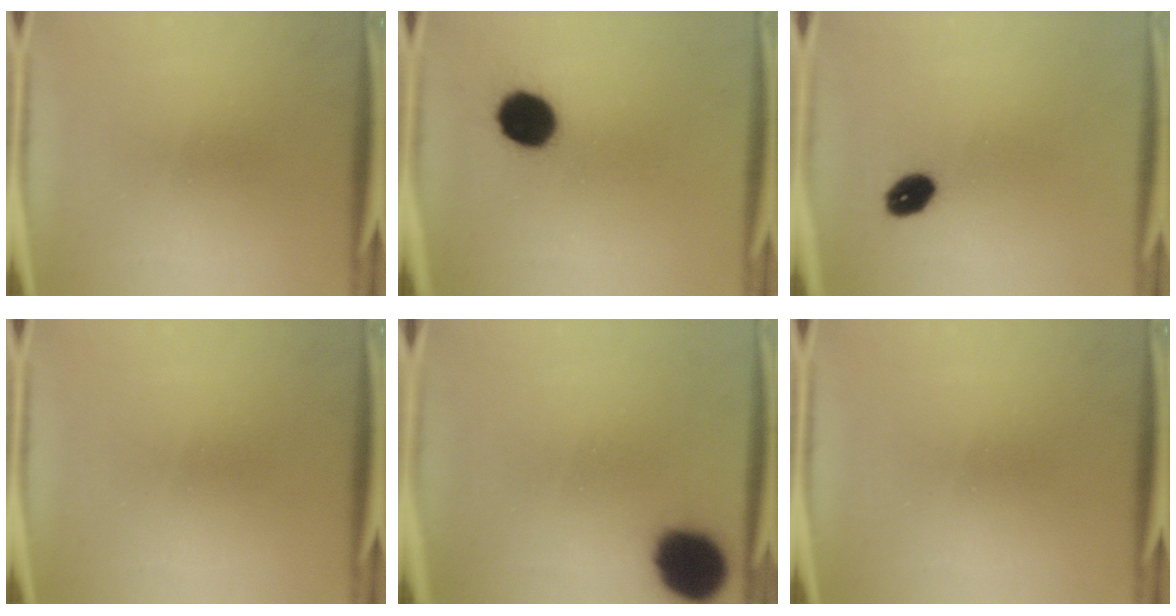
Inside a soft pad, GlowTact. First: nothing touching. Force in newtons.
{"total": 10.5}
{"total": 5.3}
{"total": 0.0}
{"total": 15.2}
{"total": 0.0}